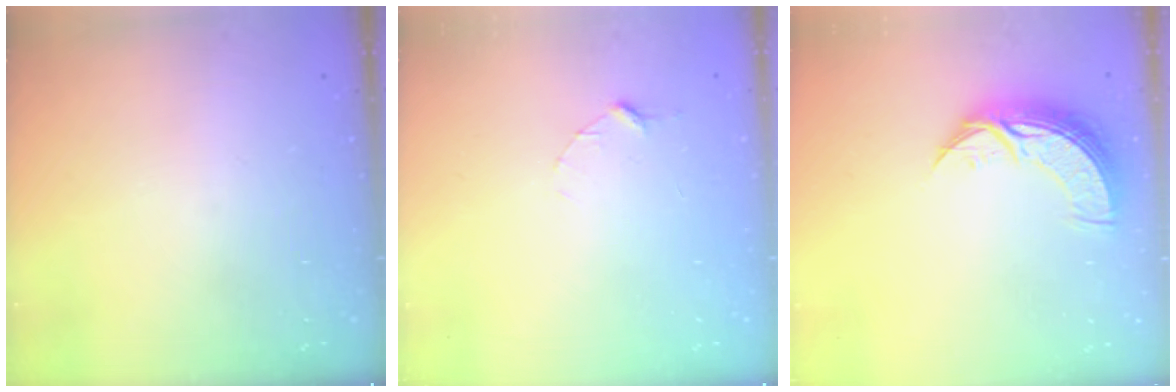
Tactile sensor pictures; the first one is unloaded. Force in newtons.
{"total": 2.9, "press": 2.9, "slide": 0.3}
{"total": 9.5, "press": 9.5, "slide": 0.8}